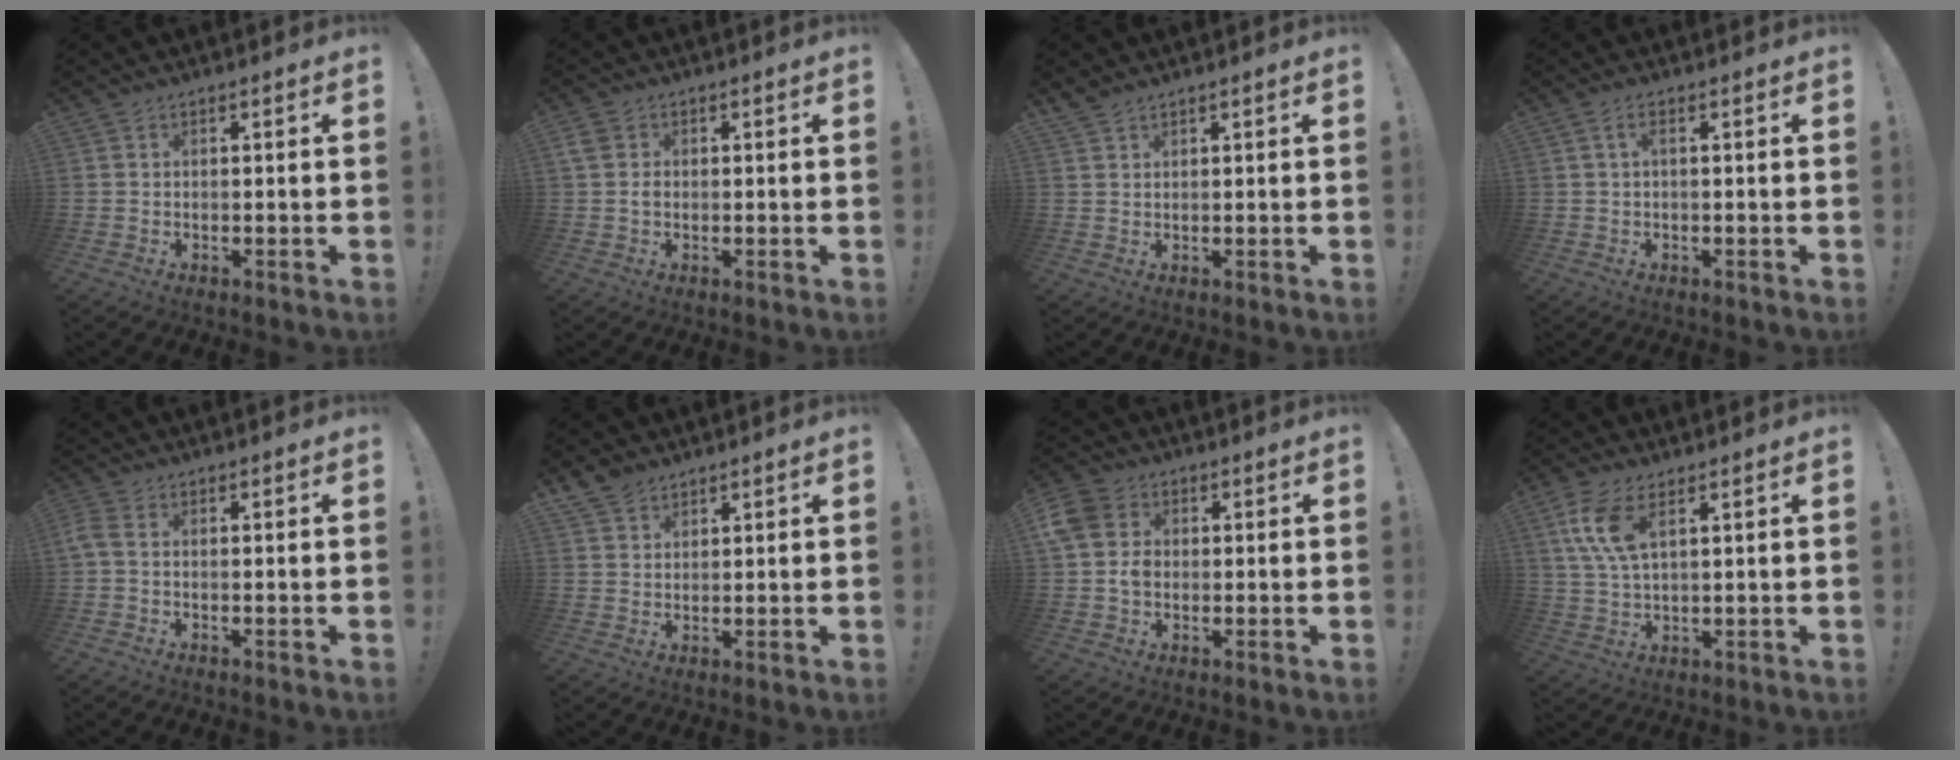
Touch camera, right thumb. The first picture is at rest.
{"total": 2.6, "force": [-0.2, 2.1, 1.5], "torque": [-0.035, 0.005, -0.006]}
{"total": 2.2, "force": [1.9, 0.7, 0.7], "torque": [-0.006, -0.013, 0.036]}
{"total": 2.1, "force": [0.1, 0.5, 2.0], "torque": [-0.040, 0.006, 0.000]}
{"total": 2.2, "force": [-0.1, 1.1, 1.9], "torque": [-0.034, 0.003, 0.000]}
{"total": 4.3, "force": [3.5, 2.4, 0.8], "torque": [-0.010, -0.020, 0.065]}
{"total": 7.6, "force": [-0.3, 6.4, 4.0], "torque": [-0.081, 0.004, -0.006]}
{"total": 9.7, "force": [4.2, 4.1, 7.7], "torque": [-0.164, -0.011, 0.075]}